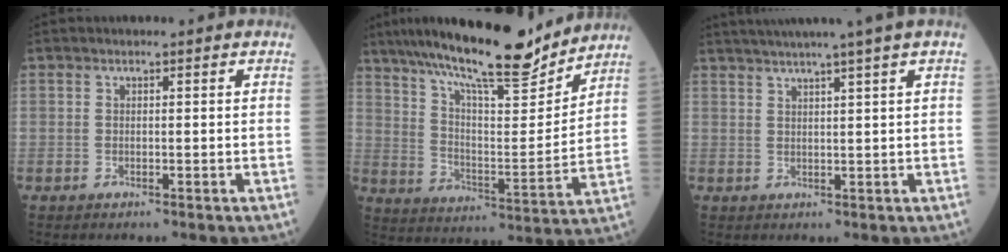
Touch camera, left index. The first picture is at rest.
{"total": 19.1, "force": [16.2, 2.6, 9.8], "torque": [-0.166, 0.002, 0.261]}
{"total": 8.6, "force": [6.7, -2.0, 5.0], "torque": [-0.070, 0.018, 0.088]}